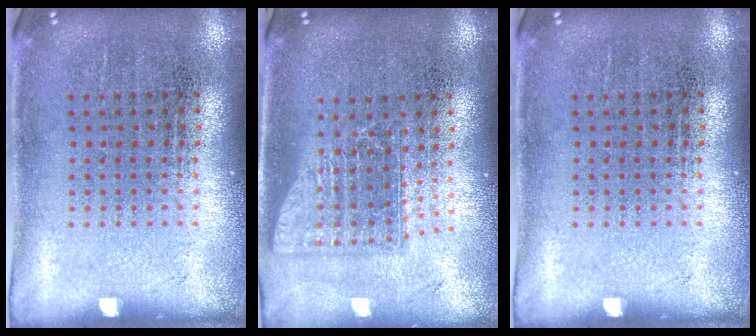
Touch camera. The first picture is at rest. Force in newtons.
{"total": 1.6, "press": 1.2, "slide": 1.0}
{"total": 0.0}